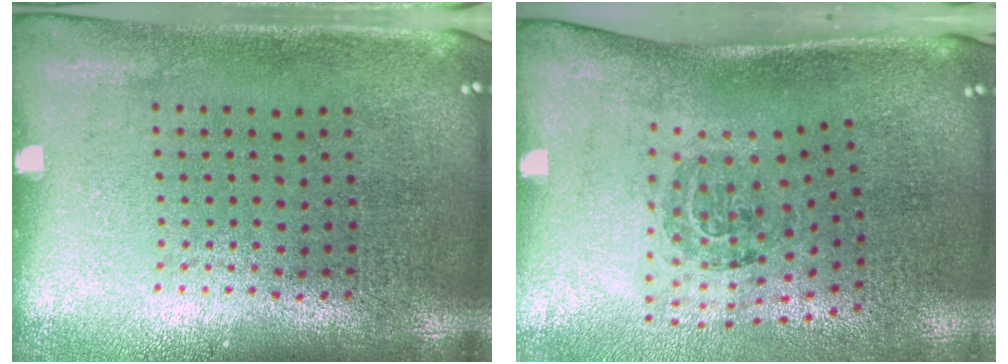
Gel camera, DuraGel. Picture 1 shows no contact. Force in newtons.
{"total": 1.8, "press": 1.2, "slide": 1.4}